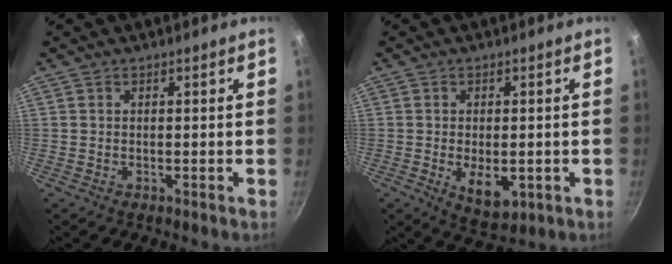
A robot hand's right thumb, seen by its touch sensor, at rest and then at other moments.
{"total": 7.0, "force": [-1.5, 3.9, 5.6], "torque": [-0.069, -0.008, -0.009]}